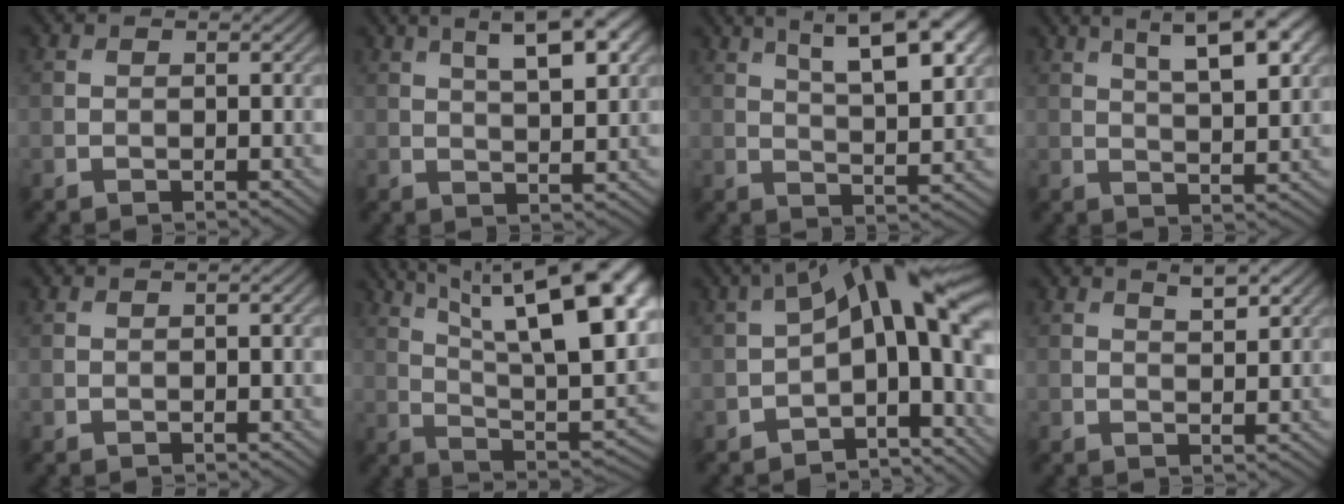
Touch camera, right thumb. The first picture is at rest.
{"total": 9.3, "force": [4.6, 2.8, 7.6], "torque": [-0.121, 0.011, 0.072]}
{"total": 13.5, "force": [7.2, 4.5, 10.5], "torque": [-0.160, 0.014, 0.100]}
{"total": 11.2, "force": [5.9, 3.5, 8.9], "torque": [-0.137, 0.013, 0.084]}
{"total": 0.8, "force": [0.0, 0.2, 0.8], "torque": [-0.013, 0.002, 0.001]}
{"total": 22.3, "force": [9.8, 8.5, 18.1], "torque": [-0.273, 0.049, 0.157]}
{"total": 11.8, "force": [-0.1, 5.7, 10.4], "torque": [-0.151, 0.001, -0.014]}
{"total": 2.9, "force": [1.8, 0.7, 2.1], "torque": [-0.033, -0.004, 0.037]}